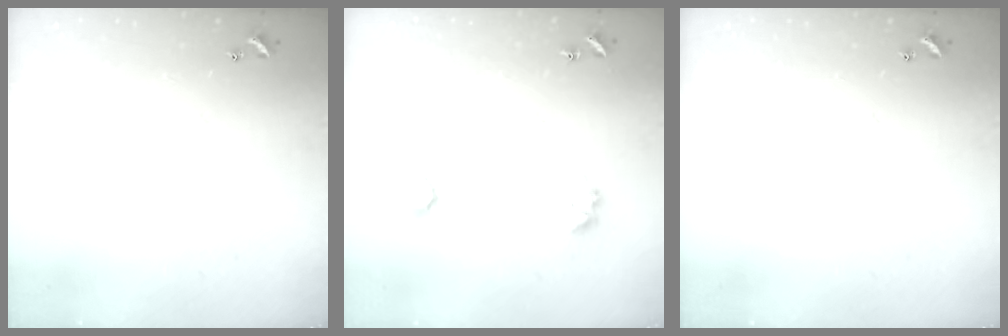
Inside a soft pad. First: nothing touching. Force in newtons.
{"total": 2.5, "press": 2.3, "slide": 1.1}
{"total": 0.0}